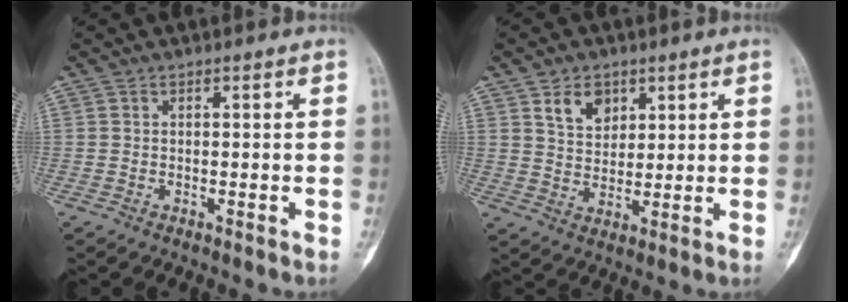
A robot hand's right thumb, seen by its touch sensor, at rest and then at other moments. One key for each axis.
{"total": 5.8, "fx": 3.5, "fy": 4.4, "fz": 1.3, "tx": -0.002, "ty": -0.018, "tz": 0.065}